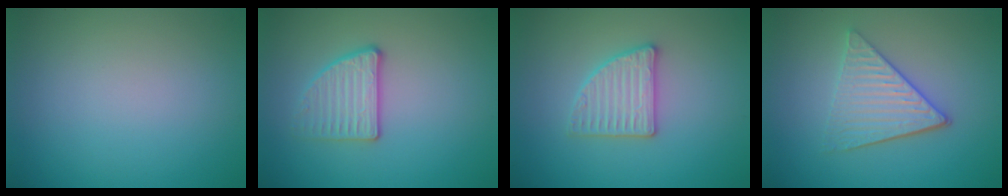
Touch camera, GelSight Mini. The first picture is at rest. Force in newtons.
{"total": 2.7, "press": 2.5, "slide": 1.2}
{"total": 2.8, "press": 2.8, "slide": 0.4}
{"total": 4.1, "press": 3.3, "slide": 2.3}